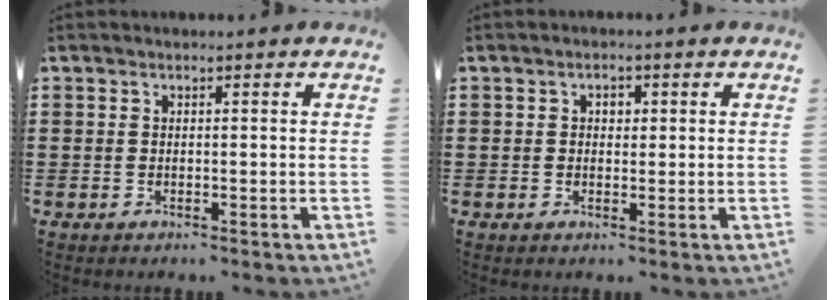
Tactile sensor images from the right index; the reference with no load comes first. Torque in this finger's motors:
{"motor_torque": [0.47, -0.07, 0.04, 0.02]}